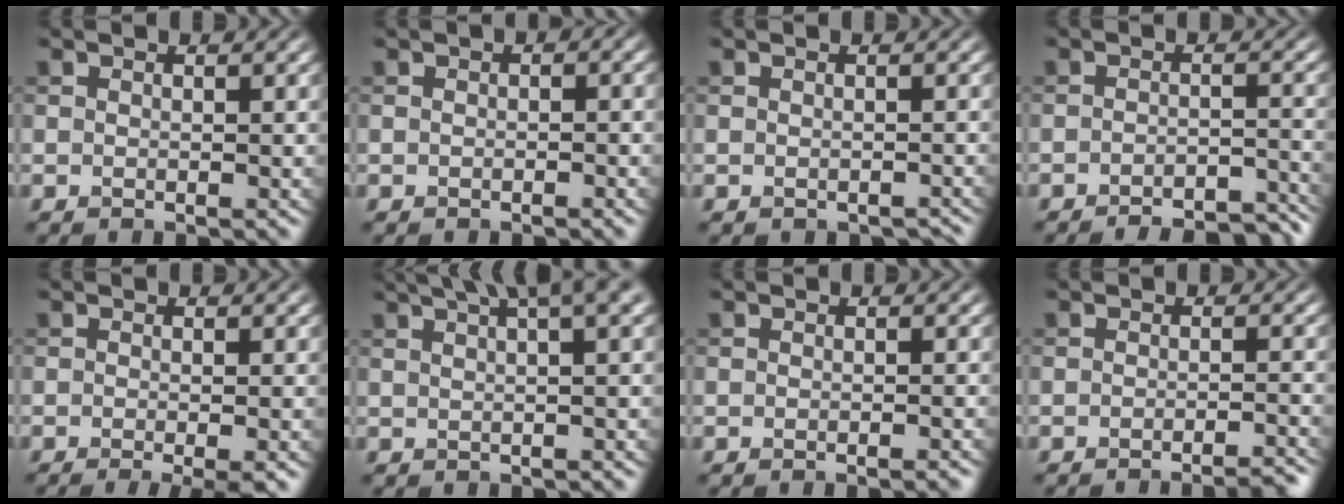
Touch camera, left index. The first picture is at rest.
{"total": 1.2, "force": [0.0, 0.4, 1.1], "torque": [-0.016, 0.003, -0.001]}
{"total": 0.8, "force": [-0.7, 0.3, 0.3], "torque": [-0.004, -0.005, -0.009]}
{"total": 7.0, "force": [-6.4, 1.5, 2.6], "torque": [-0.021, 0.011, -0.070]}
{"total": 3.8, "force": [-1.6, 1.0, 3.3], "torque": [-0.035, -0.012, -0.023]}
{"total": 6.2, "force": [3.9, 1.2, 4.7], "torque": [-0.048, 0.026, 0.050]}
{"total": 1.2, "force": [-0.7, 0.3, 0.9], "torque": [-0.005, 0.000, -0.012]}
{"total": 3.8, "force": [-3.1, 0.7, 2.1], "torque": [-0.014, 0.014, -0.043]}